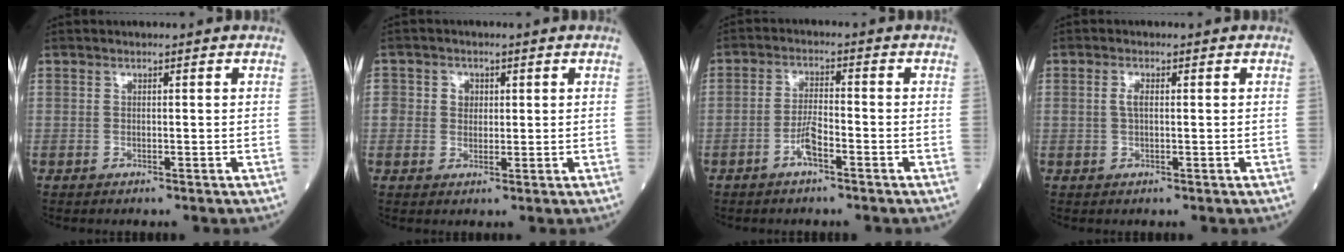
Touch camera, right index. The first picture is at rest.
{"total": 3.0, "force": [0.5, 2.7, 1.3], "torque": [-0.015, 0.007, 0.008]}
{"total": 3.6, "force": [-2.1, 0.6, 2.9], "torque": [-0.059, 0.005, -0.041]}
{"total": 1.6, "force": [0.2, 0.5, 1.4], "torque": [-0.032, 0.002, 0.004]}